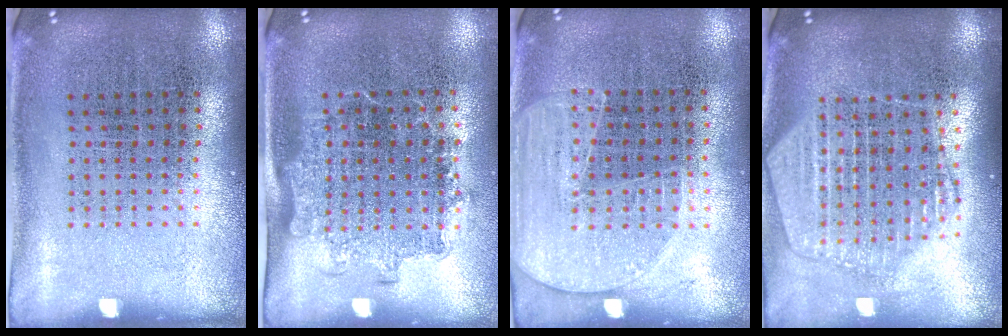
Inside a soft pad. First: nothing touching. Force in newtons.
{"total": 1.4, "press": 1.2, "slide": 0.8}
{"total": 1.8, "press": 1.5, "slide": 0.9}
{"total": 2.1, "press": 1.9, "slide": 0.9}